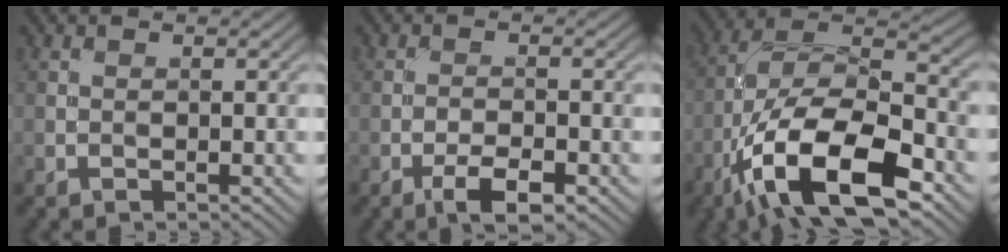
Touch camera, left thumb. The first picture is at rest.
{"total": 4.2, "force": [-2.5, 1.3, 3.2], "torque": [-0.054, 0.002, -0.045]}
{"total": 16.2, "force": [-8.0, 6.7, 12.4], "torque": [-0.228, -0.010, -0.160]}